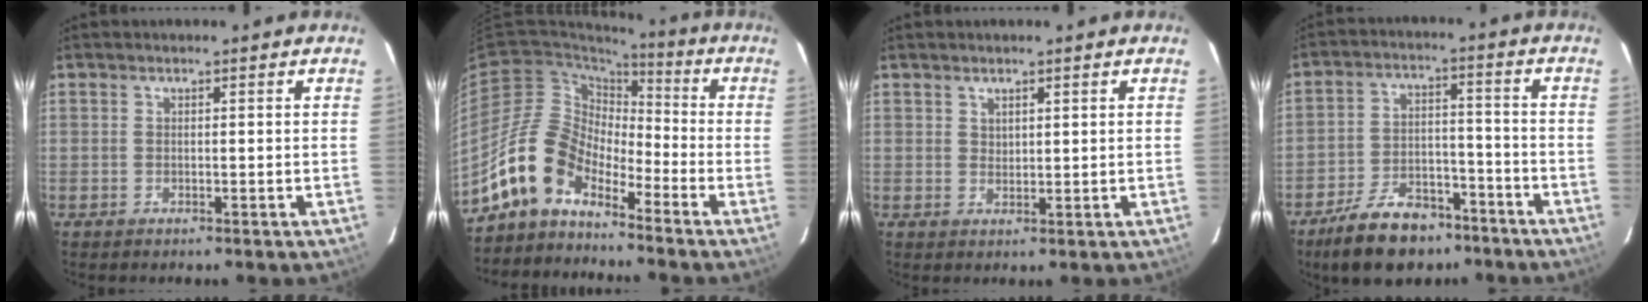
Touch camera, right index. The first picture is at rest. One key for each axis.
{"total": 11.8, "fx": -8.6, "fy": 6.0, "fz": 5.5, "tx": -0.106, "ty": 0.025, "tz": -0.176}
{"total": 1.6, "fx": 1.3, "fy": 0.8, "fz": 0.6, "tx": -0.006, "ty": 0.002, "tz": 0.023}
{"total": 13.9, "fx": -10.2, "fy": 7.1, "fz": 6.2, "tx": -0.135, "ty": 0.015, "tz": -0.155}